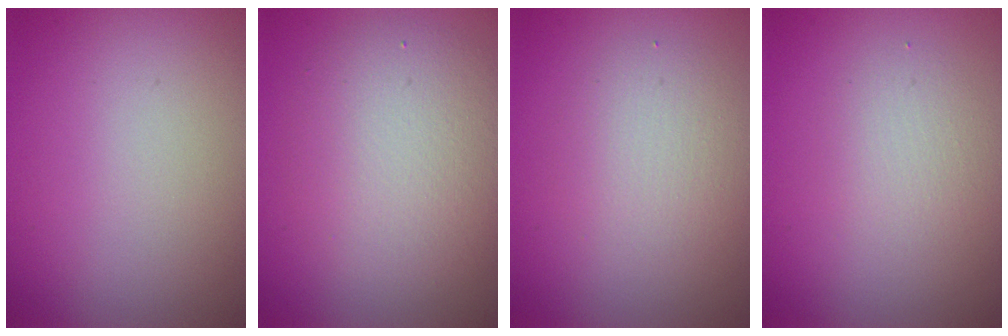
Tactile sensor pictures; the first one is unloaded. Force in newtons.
{"total": 5.1, "press": 5.1, "slide": 0.2}
{"total": 2.8, "press": 2.8, "slide": 0.2}
{"total": 2.0, "press": 2.0, "slide": 0.1}